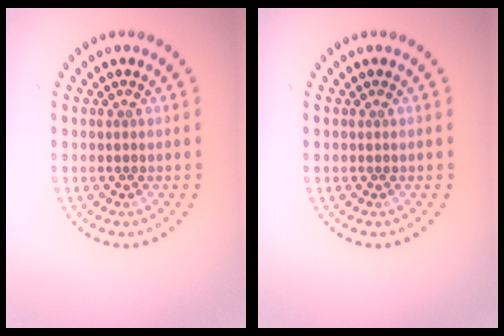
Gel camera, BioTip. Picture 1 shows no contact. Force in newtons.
{"total": 0.0}